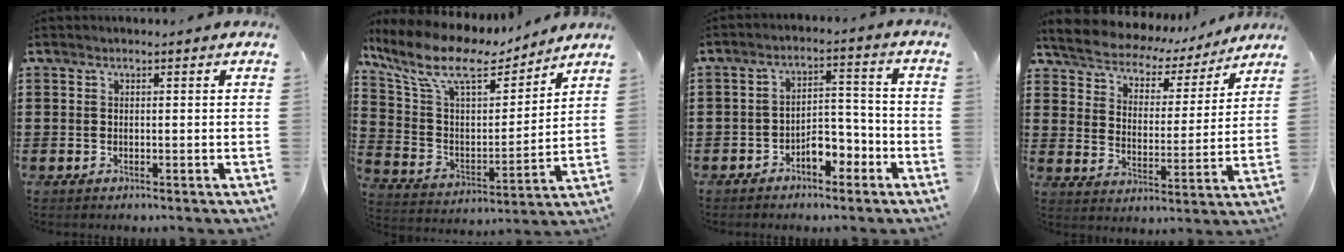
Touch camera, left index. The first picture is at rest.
{"total": 11.4, "force": [8.5, 3.8, 6.6], "torque": [-0.164, -0.043, 0.146]}
{"total": 5.2, "force": [-3.3, 2.5, 3.2], "torque": [-0.054, 0.014, -0.062]}
{"total": 4.6, "force": [4.4, 1.1, 0.5], "torque": [-0.037, -0.032, 0.071]}